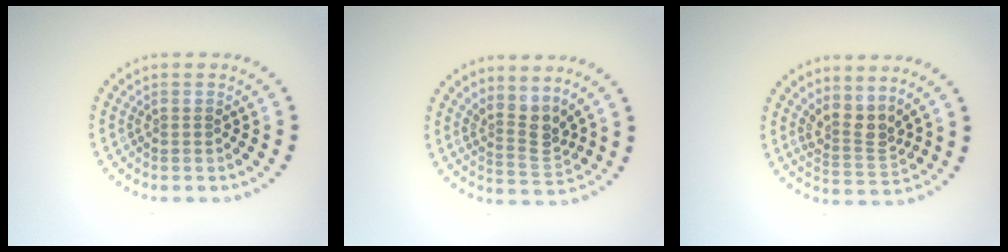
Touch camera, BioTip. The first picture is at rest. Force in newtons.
{"total": 2.9, "press": 2.1, "slide": 2.0}
{"total": 2.9, "press": 2.0, "slide": 2.0}